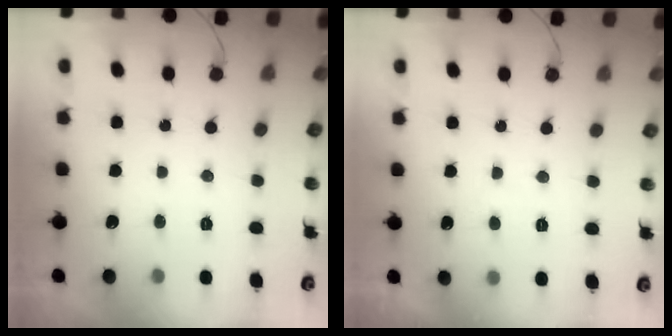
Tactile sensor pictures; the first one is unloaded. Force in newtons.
{"total": 2.1, "press": 2.1, "slide": 0.2}